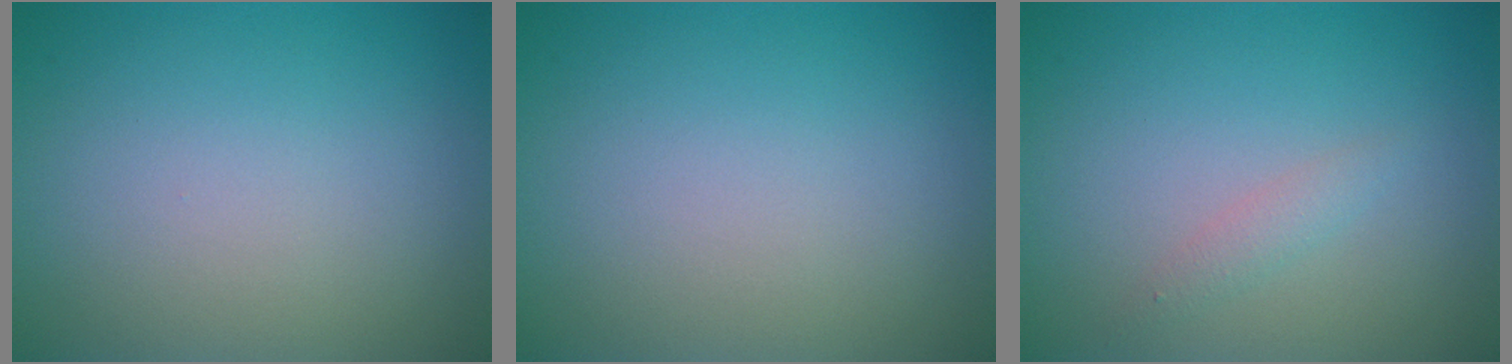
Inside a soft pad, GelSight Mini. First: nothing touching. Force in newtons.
{"total": 0.0}
{"total": 1.1, "press": 1.1, "slide": 0.1}